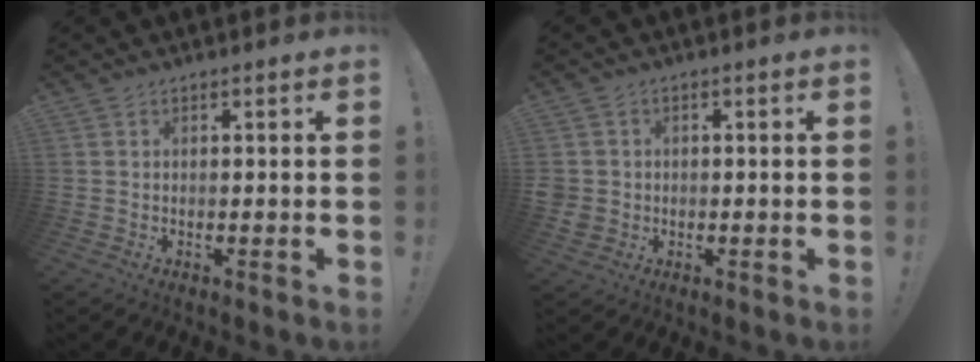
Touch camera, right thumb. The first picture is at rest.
{"total": 3.3, "force": [-0.1, 3.1, 1.0], "torque": [-0.021, 0.000, -0.001]}